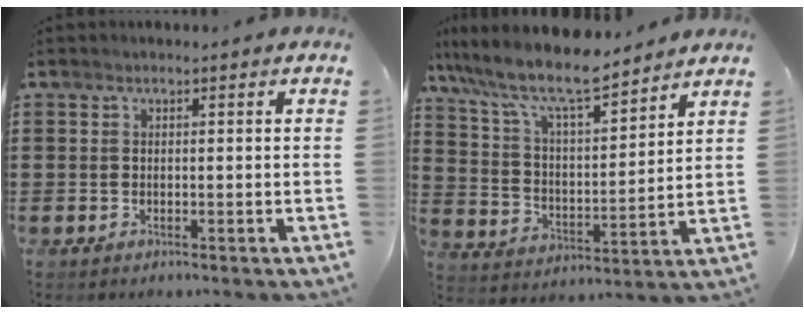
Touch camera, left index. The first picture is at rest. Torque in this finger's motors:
{"motor_torque": [2.14, 0.00, 1.05, 0.21]}